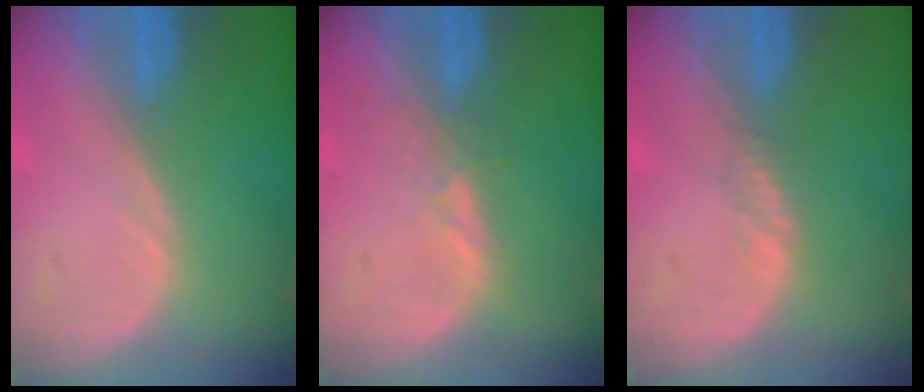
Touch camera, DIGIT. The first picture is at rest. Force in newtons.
{"total": 1.6, "press": 1.6, "slide": 0.3}
{"total": 1.1, "press": 0.9, "slide": 0.7}